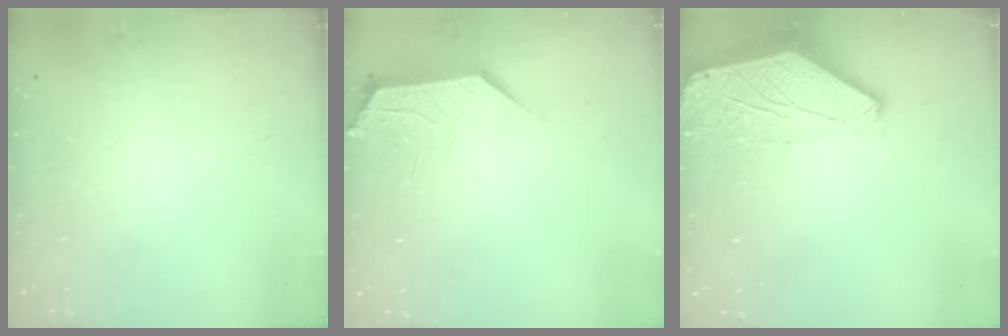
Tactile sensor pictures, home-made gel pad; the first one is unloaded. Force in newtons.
{"total": 1.9, "press": 1.9, "slide": 0.4}
{"total": 0.0}